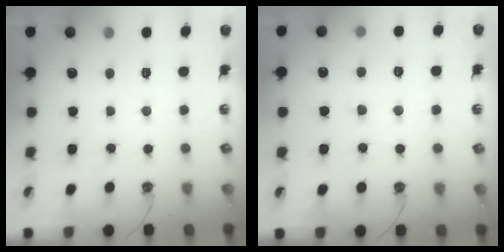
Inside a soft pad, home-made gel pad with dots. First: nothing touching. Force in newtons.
{"total": 1.5, "press": 1.2, "slide": 0.8}